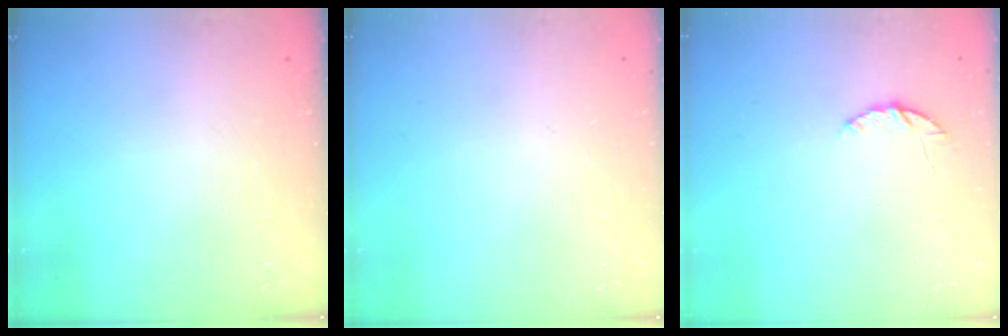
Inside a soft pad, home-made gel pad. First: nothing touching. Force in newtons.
{"total": 0.0}
{"total": 4.2, "press": 4.2, "slide": 0.5}